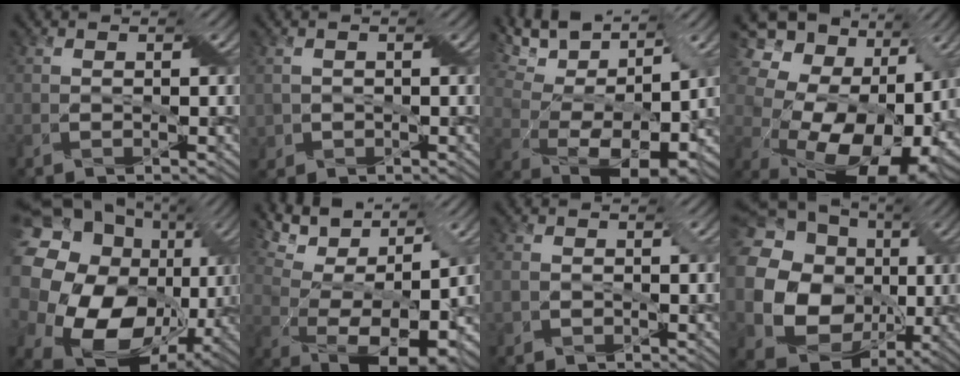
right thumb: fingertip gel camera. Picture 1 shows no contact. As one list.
[{"total": 1.7, "force": [-0.3, 1.7, 0.1], "torque": [-0.007, -0.003, -0.004]}, {"total": 13.8, "force": [7.9, 5.8, 9.6], "torque": [-0.214, 0.033, 0.136]}, {"total": 17.7, "force": [2.6, 12.8, 12.0], "torque": [-0.229, -0.003, 0.068]}, {"total": 23.2, "force": [2.1, 17.7, 14.8], "torque": [-0.335, -0.022, 0.046]}, {"total": 12.4, "force": [6.8, 5.3, 8.9], "torque": [-0.190, 0.028, 0.123]}, {"total": 2.2, "force": [-0.8, 1.7, 1.2], "torque": [-0.028, -0.002, -0.017]}, {"total": 23.7, "force": [2.9, 21.0, 10.7], "torque": [-0.303, 0.022, 0.045]}]